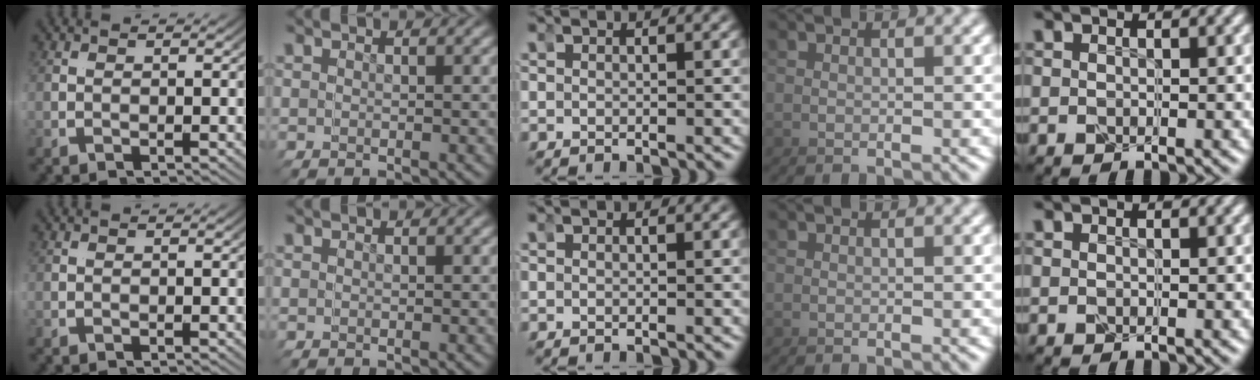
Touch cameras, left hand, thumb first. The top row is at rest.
{}